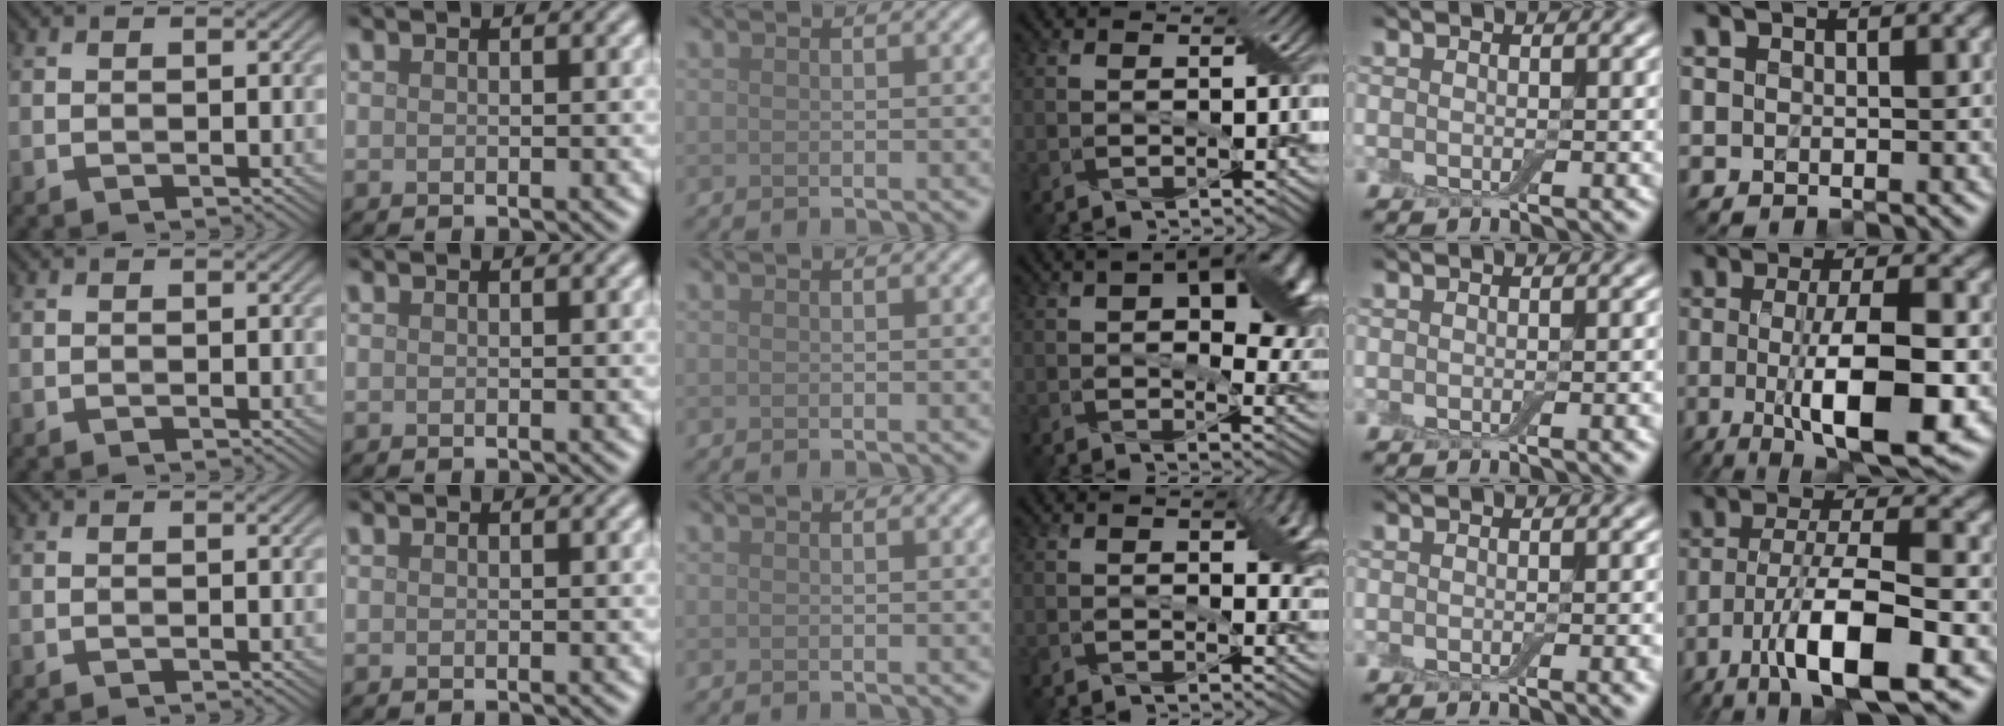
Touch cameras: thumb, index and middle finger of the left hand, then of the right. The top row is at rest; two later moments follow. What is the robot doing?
{"motion": "wrap", "object": "cling film"}